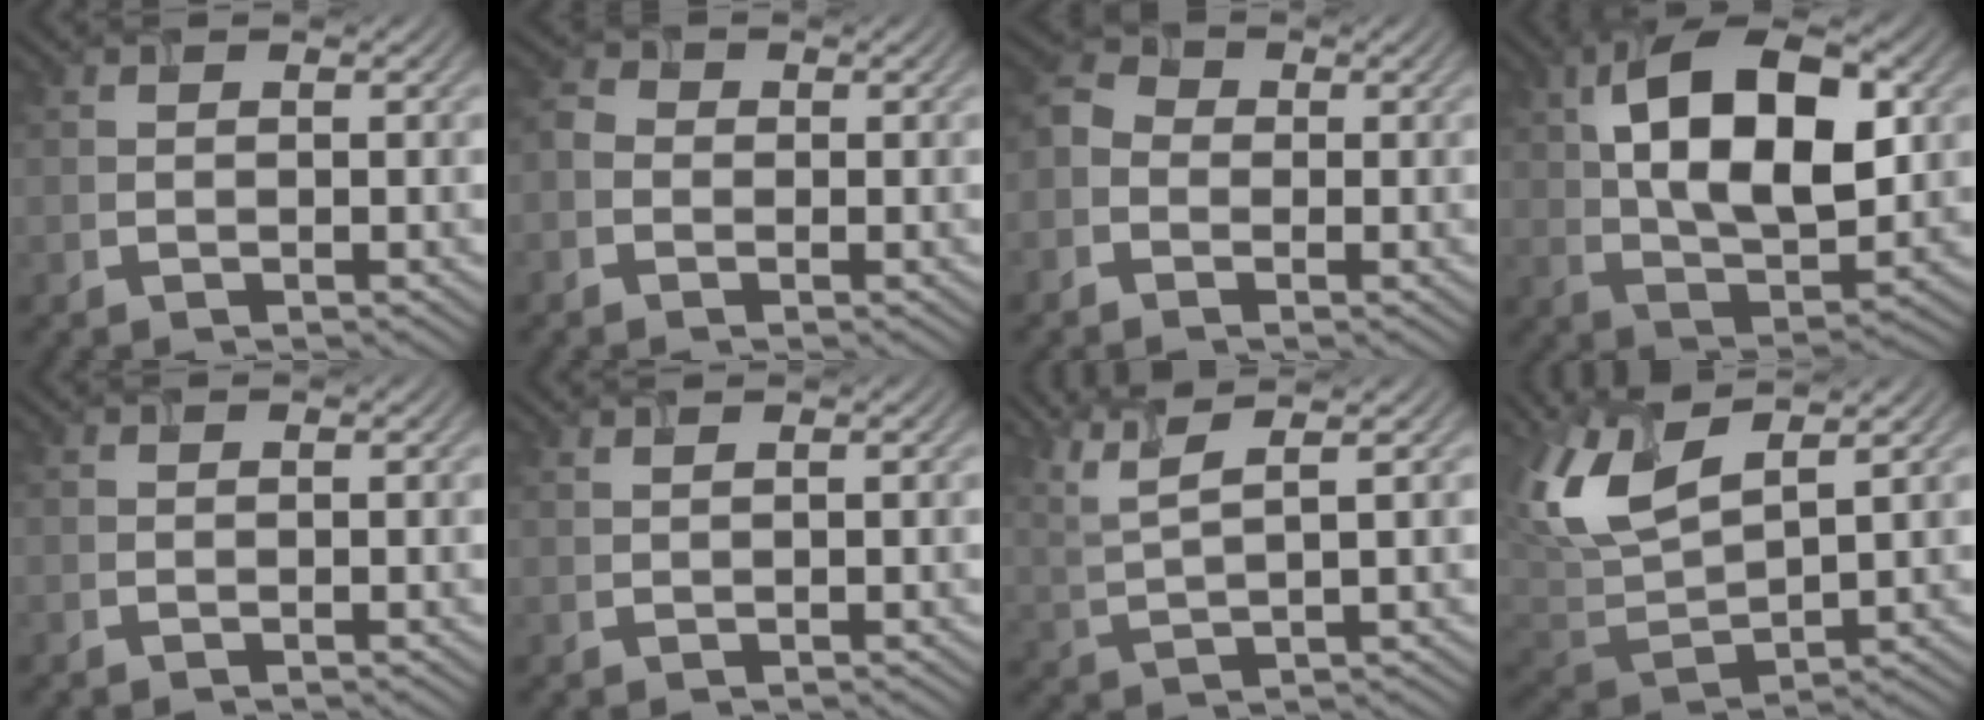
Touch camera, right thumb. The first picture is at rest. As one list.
[{"total": 2.0, "force": [-0.8, 1.6, 0.9], "torque": [-0.019, 0.002, -0.024]}, {"total": 3.4, "force": [-1.3, 2.7, 1.6], "torque": [-0.043, 0.005, -0.040]}, {"total": 14.1, "force": [3.3, 7.1, 11.7], "torque": [-0.205, 0.006, 0.057]}, {"total": 0.0}, {"total": 0.8, "force": [0.7, 0.1, 0.5], "torque": [-0.013, 0.001, 0.010]}, {"total": 6.3, "force": [4.0, 1.2, 4.7], "torque": [-0.103, 0.014, 0.087]}, {"total": 10.3, "force": [5.0, 4.2, 8.0], "torque": [-0.202, 0.011, 0.099]}]